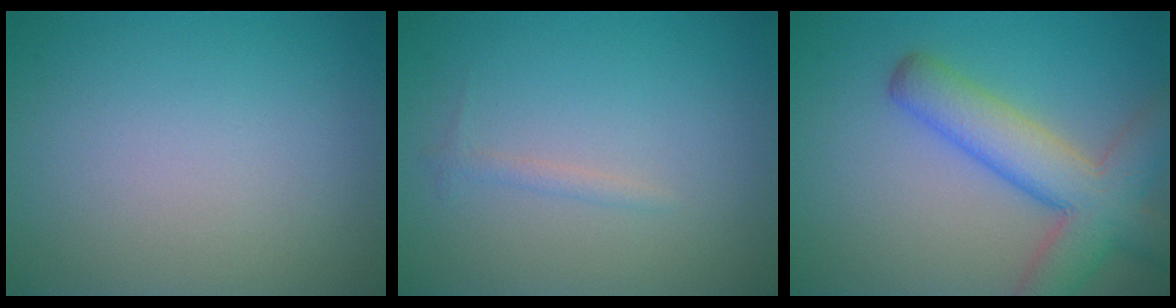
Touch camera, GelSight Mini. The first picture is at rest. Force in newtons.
{"total": 0.8, "press": 0.8, "slide": 0.0}
{"total": 7.2, "press": 7.2, "slide": 0.3}